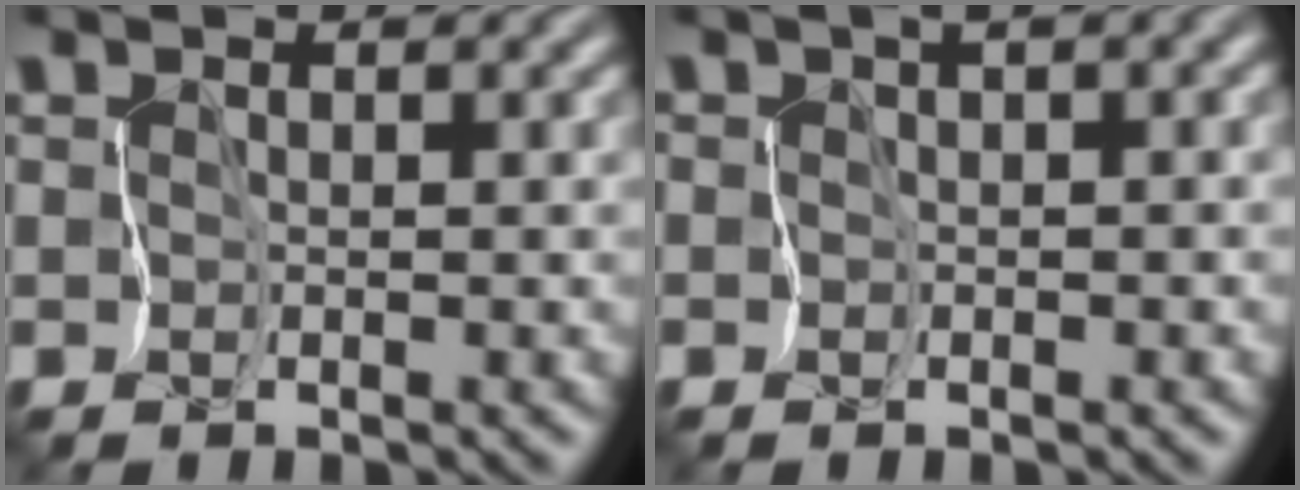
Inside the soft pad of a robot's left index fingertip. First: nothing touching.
{"total": 2.9, "force": [0.9, 1.4, 2.4], "torque": [-0.029, 0.005, 0.009]}